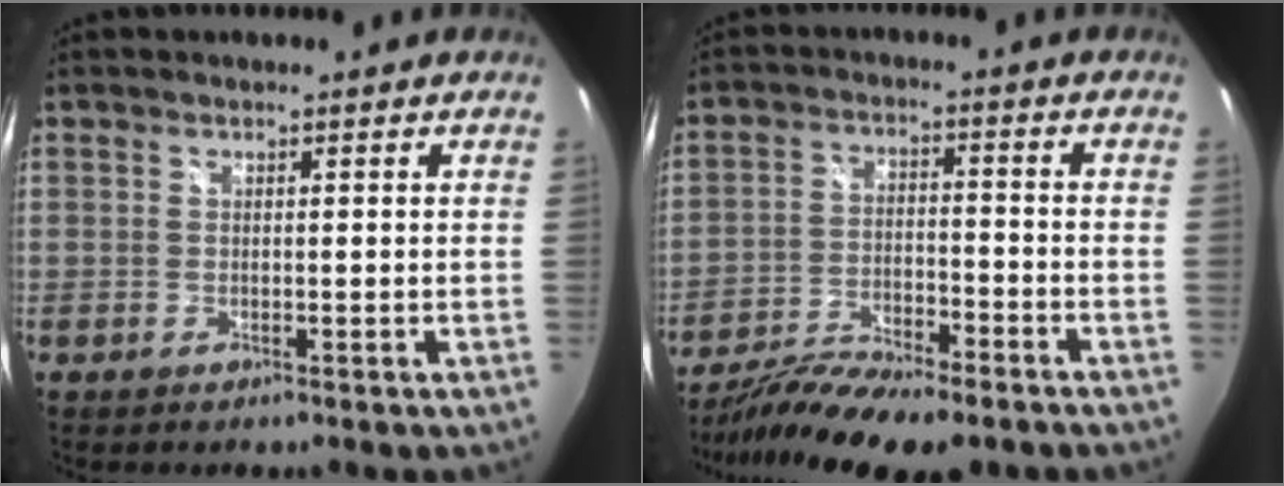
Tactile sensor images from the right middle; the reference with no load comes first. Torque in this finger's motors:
{"motor_torque": [1.70, -0.43, 0.47, 0.06]}